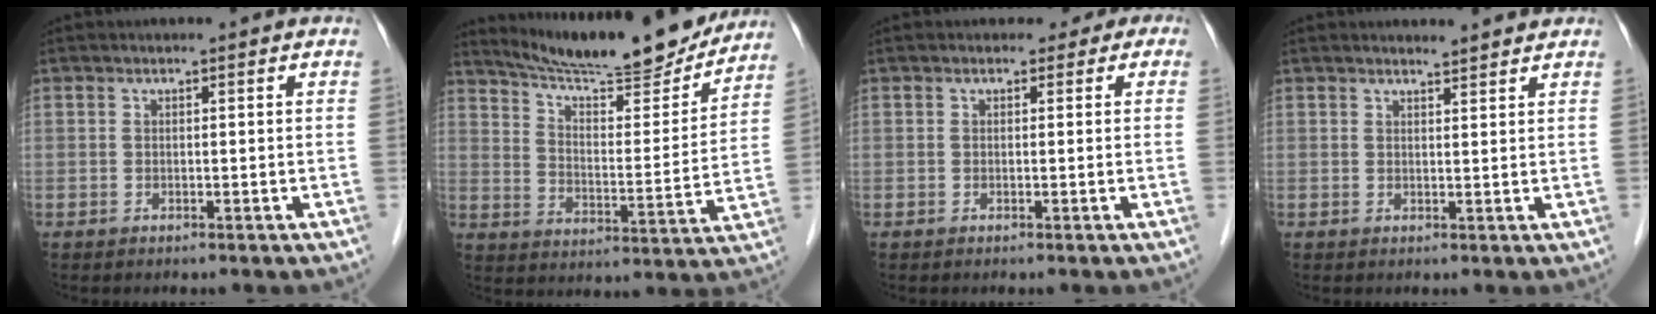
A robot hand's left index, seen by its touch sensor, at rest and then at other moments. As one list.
[{"total": 19.2, "force": [17.6, 2.0, 7.4], "torque": [-0.120, -0.026, 0.255]}, {"total": 1.9, "force": [0.7, 1.7, 0.3], "torque": [0.009, 0.007, -0.005]}, {"total": 2.2, "force": [2.2, 0.1, 0.1], "torque": [-0.010, 0.001, 0.030]}]